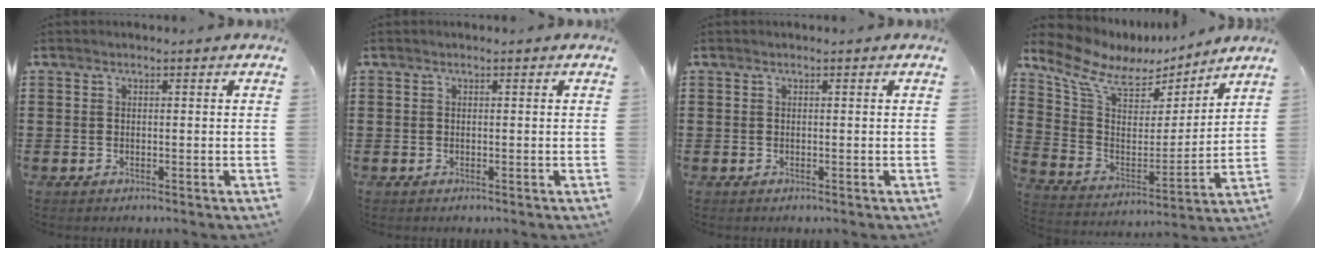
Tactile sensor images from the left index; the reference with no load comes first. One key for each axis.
{"total": 0.0}
{"total": 0.0}
{"total": 9.6, "fx": 7.4, "fy": 4.3, "fz": 4.2, "tx": -0.122, "ty": -0.039, "tz": 0.132}